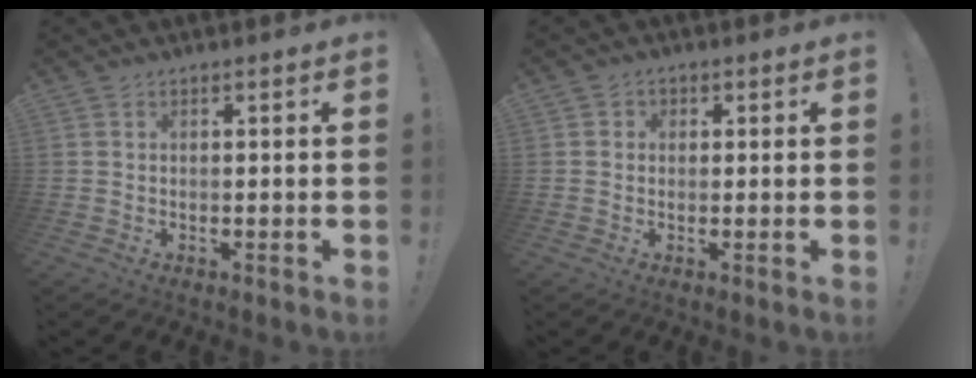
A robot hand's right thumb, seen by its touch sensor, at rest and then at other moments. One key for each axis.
{"total": 2.0, "fx": -0.2, "fy": 1.8, "fz": 0.6, "tx": -0.003, "ty": 0.002, "tz": -0.004}